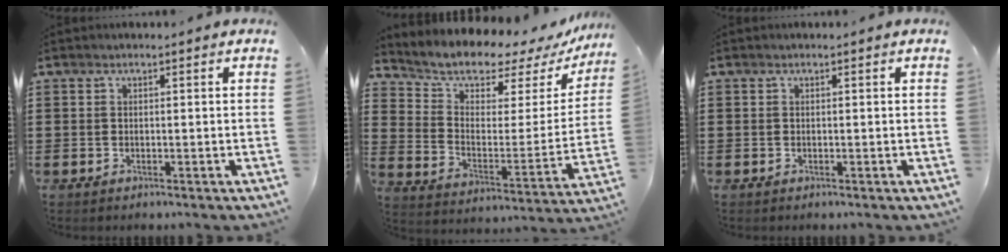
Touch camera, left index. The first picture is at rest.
{"total": 6.3, "force": [5.7, 2.4, 1.3], "torque": [-0.047, -0.053, 0.094]}
{"total": 0.0}